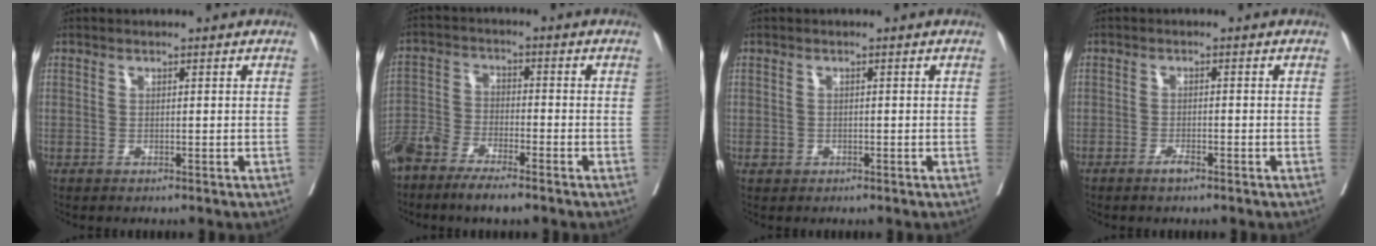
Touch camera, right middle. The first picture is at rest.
{"total": 8.5, "force": [-6.6, 2.1, 5.0], "torque": [-0.101, -0.009, -0.125]}
{"total": 0.6, "force": [-0.2, 0.6, 0.2], "torque": [-0.004, 0.001, -0.002]}
{"total": 1.7, "force": [-1.3, 0.3, 1.1], "torque": [-0.021, 0.000, -0.022]}